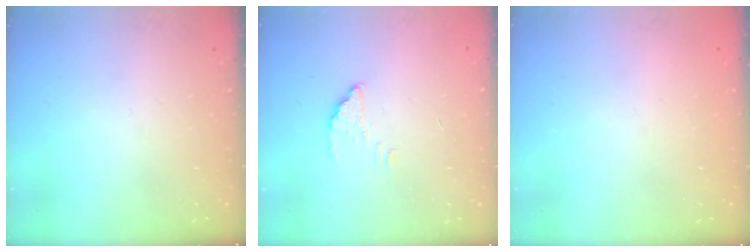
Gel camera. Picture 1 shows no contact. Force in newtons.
{"total": 1.8, "press": 1.8, "slide": 0.1}
{"total": 2.2, "press": 2.2, "slide": 0.1}